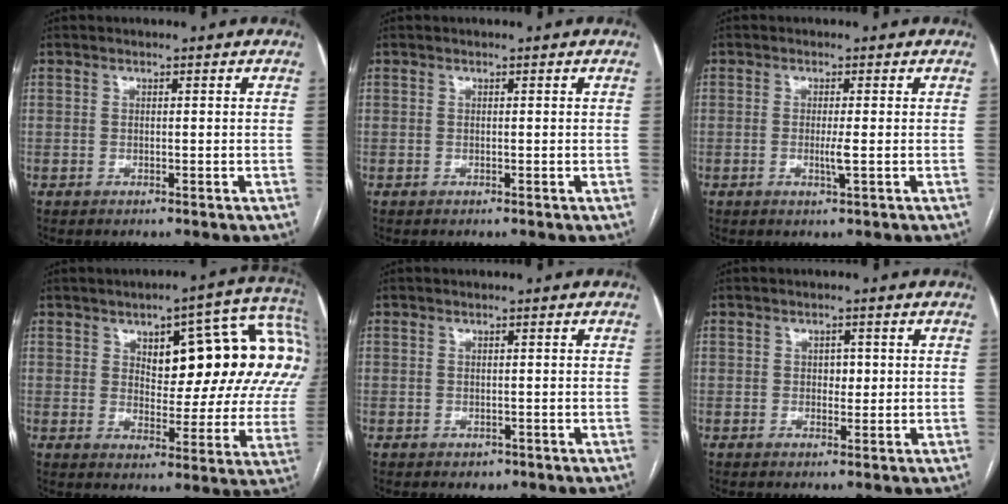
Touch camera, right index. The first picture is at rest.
{"total": 0.0}
{"total": 2.0, "force": [-0.3, -0.2, 2.0], "torque": [-0.040, -0.006, -0.006]}
{"total": 19.5, "force": [6.0, 6.7, 17.3], "torque": [-0.219, 0.036, 0.084]}
{"total": 1.2, "force": [-0.5, 1.0, 0.3], "torque": [-0.003, 0.003, -0.002]}
{"total": 1.8, "force": [0.2, 1.3, 1.3], "torque": [-0.015, 0.002, 0.005]}